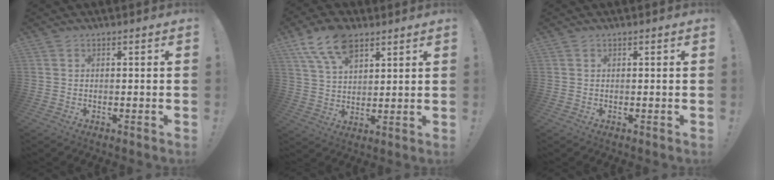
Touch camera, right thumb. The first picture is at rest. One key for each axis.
{"total": 12.3, "fx": 7.6, "fy": 6.6, "fz": 7.1, "tx": -0.133, "ty": -0.025, "tz": 0.145}
{"total": 0.0}